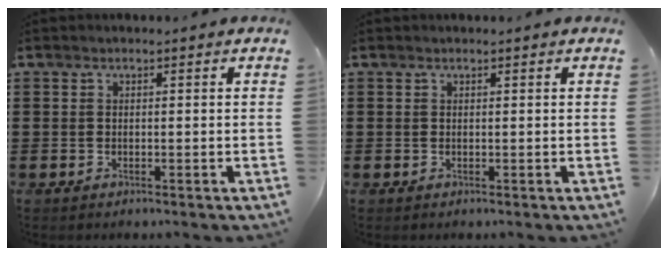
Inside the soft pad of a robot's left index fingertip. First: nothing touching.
{"total": 0.0}